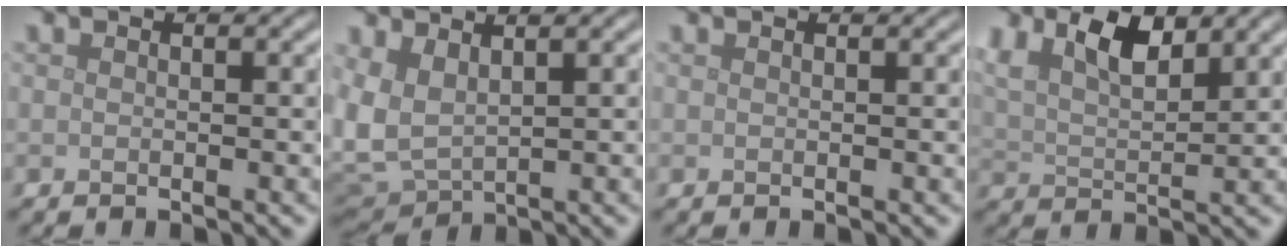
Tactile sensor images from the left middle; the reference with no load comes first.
{"total": 4.3, "force": [1.3, 2.3, 3.4], "torque": [-0.097, -0.001, 0.026]}
{"total": 0.9, "force": [0.5, 0.2, 0.6], "torque": [-0.003, 0.006, 0.006]}
{"total": 6.1, "force": [3.8, 2.5, 4.0], "torque": [-0.081, 0.004, 0.066]}